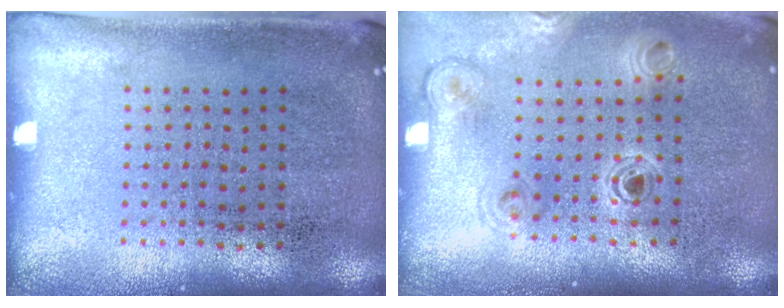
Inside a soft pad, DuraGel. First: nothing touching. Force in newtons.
{"total": 1.1, "press": 1.1, "slide": 0.1}